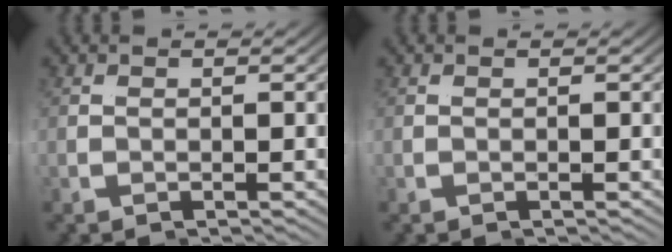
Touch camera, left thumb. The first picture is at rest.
{"total": 0.0}